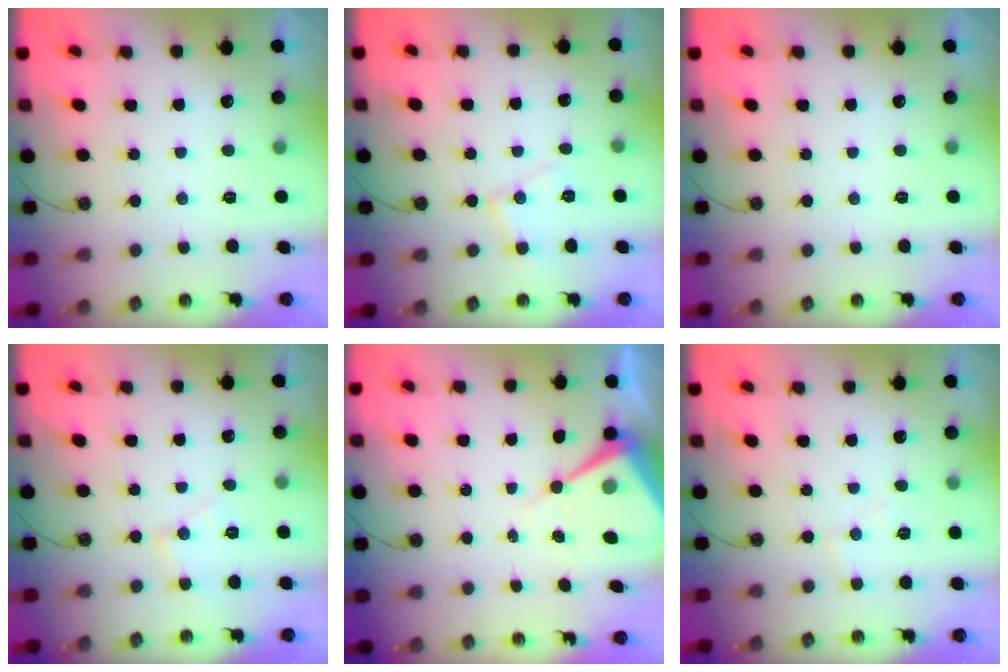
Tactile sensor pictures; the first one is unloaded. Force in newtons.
{"total": 8.5, "press": 8.5, "slide": 0.6}
{"total": 0.0}
{"total": 8.1, "press": 8.1, "slide": 0.7}
{"total": 9.4, "press": 9.4, "slide": 0.7}
{"total": 5.6, "press": 5.5, "slide": 0.8}